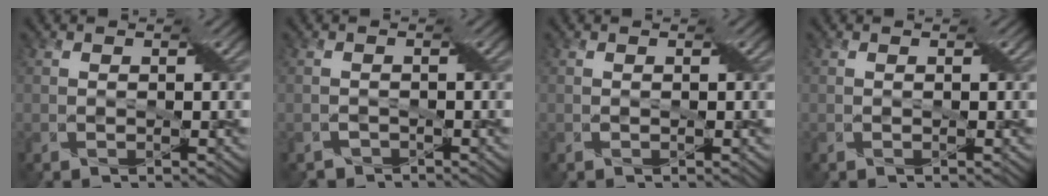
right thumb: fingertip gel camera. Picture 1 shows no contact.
{"total": 1.4, "force": [-1.3, 0.6, 0.0], "torque": [0.000, 0.002, -0.025]}
{"total": 0.0}
{"total": 0.0}